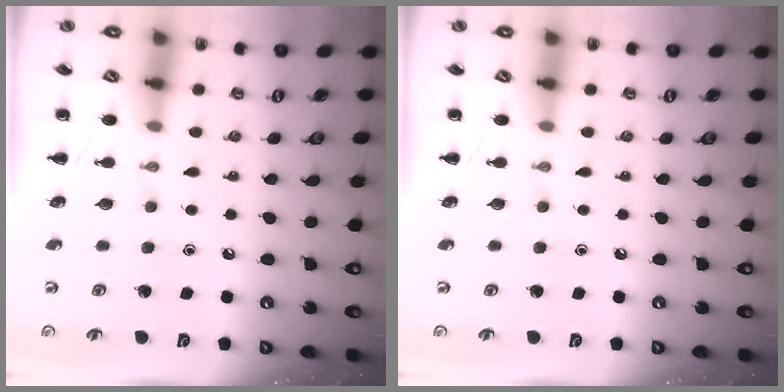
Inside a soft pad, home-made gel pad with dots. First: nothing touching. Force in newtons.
{"total": 0.0}